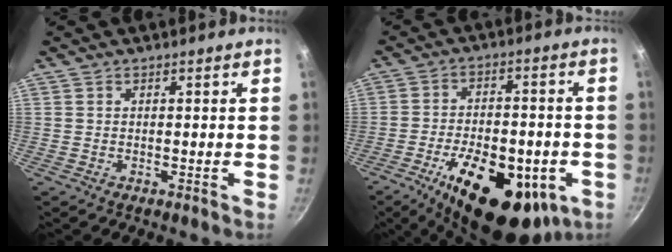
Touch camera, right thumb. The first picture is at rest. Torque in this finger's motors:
{"motor_torque": [0.20, 1.27, 1.21, -1.56, 0.40]}